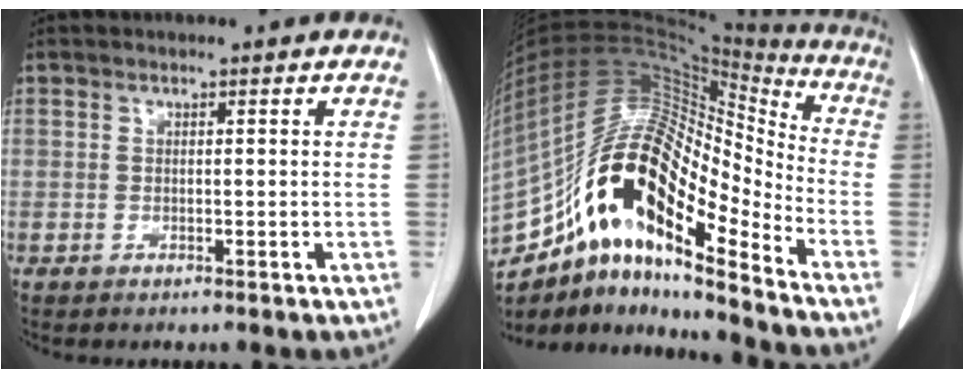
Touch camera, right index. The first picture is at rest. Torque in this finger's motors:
{"motor_torque": [1.30, -0.84, 1.05, 0.21]}